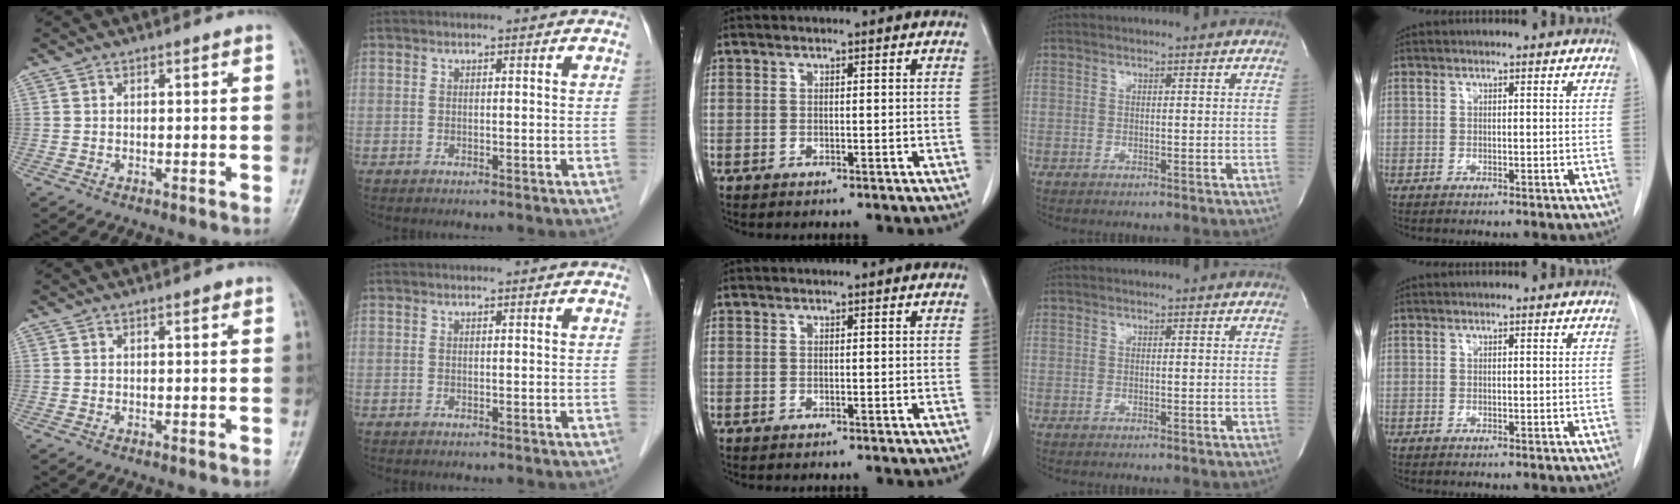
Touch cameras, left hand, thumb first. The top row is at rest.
{"thumb": {"total": 0.6, "force": [0.4, 0.3, 0.4], "torque": [-0.006, -0.001, 0.003]}, "index": {"total": 1.8, "force": [-1.7, -0.4, -0.5], "torque": [0.011, -0.004, -0.028]}}